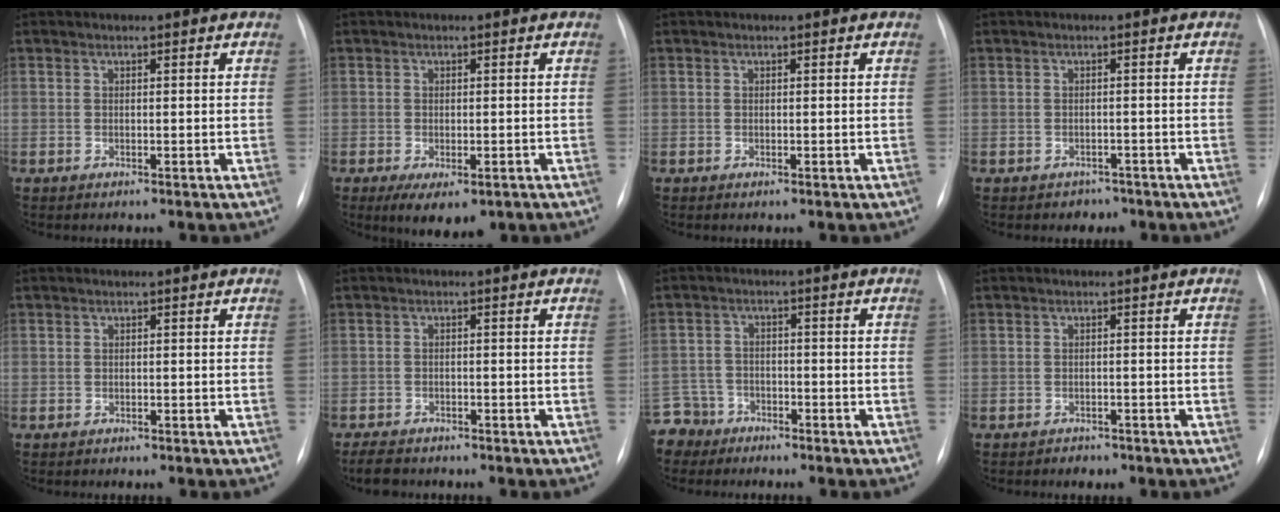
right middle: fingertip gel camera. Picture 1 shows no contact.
{"total": 6.1, "force": [-3.3, 2.6, 4.3], "torque": [-0.059, -0.009, -0.042]}
{"total": 0.0}
{"total": 2.0, "force": [-1.5, 1.4, -0.1], "torque": [-0.004, 0.008, -0.019]}
{"total": 0.5, "force": [-0.3, 0.5, -0.1], "torque": [-0.001, 0.006, -0.005]}
{"total": 4.0, "force": [-3.4, 1.7, 1.3], "torque": [-0.026, -0.004, -0.050]}
{"total": 5.7, "force": [-4.5, 3.4, -0.8], "torque": [0.019, 0.002, -0.090]}
{"total": 1.5, "force": [-1.2, 0.9, 0.0], "torque": [-0.006, 0.003, -0.016]}